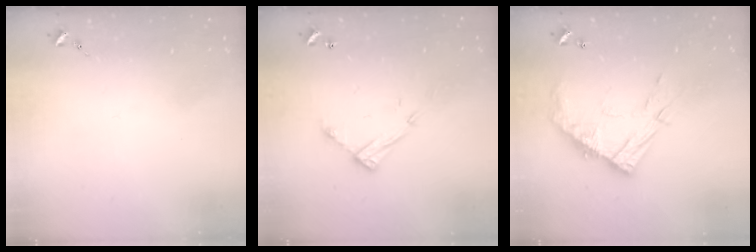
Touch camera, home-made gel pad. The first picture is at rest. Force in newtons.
{"total": 10.0, "press": 9.9, "slide": 0.5}
{"total": 12.5, "press": 12.5, "slide": 1.0}